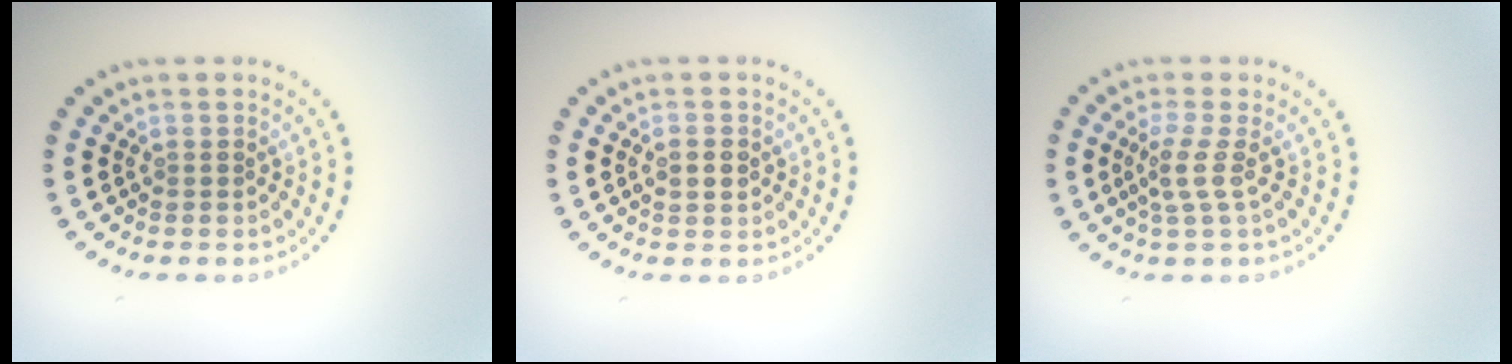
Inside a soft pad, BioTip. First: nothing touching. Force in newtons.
{"total": 1.5, "press": 1.5, "slide": 0.1}
{"total": 2.1, "press": 1.5, "slide": 1.5}